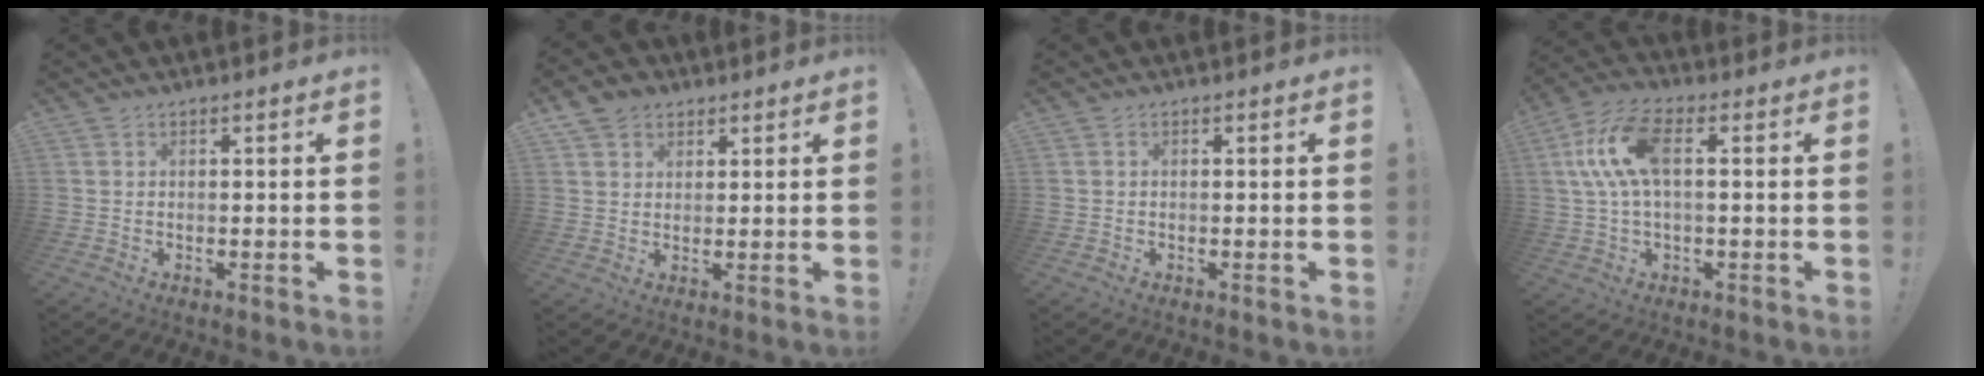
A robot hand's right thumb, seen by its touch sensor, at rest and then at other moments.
{"total": 5.5, "force": [3.2, 4.2, 1.4], "torque": [-0.015, -0.012, 0.062]}
{"total": 0.0}
{"total": 12.6, "force": [1.6, 5.6, 11.2], "torque": [-0.234, 0.009, 0.030]}